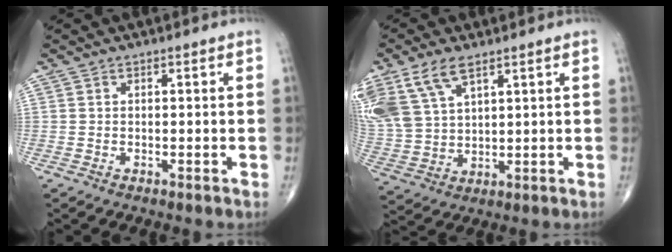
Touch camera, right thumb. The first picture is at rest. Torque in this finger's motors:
{"motor_torque": [-0.67, 2.30, 1.21, 1.15, 0.14]}